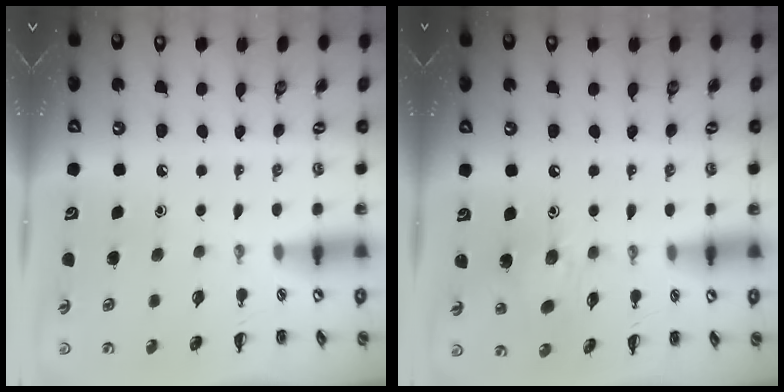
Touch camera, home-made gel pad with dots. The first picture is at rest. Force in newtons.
{"total": 10.1, "press": 9.8, "slide": 2.4}